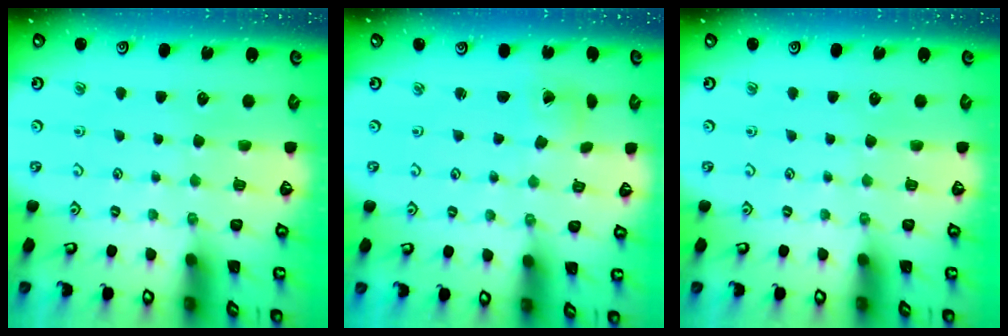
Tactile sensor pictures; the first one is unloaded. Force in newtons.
{"total": 1.3, "press": 1.3, "slide": 0.1}
{"total": 0.0}